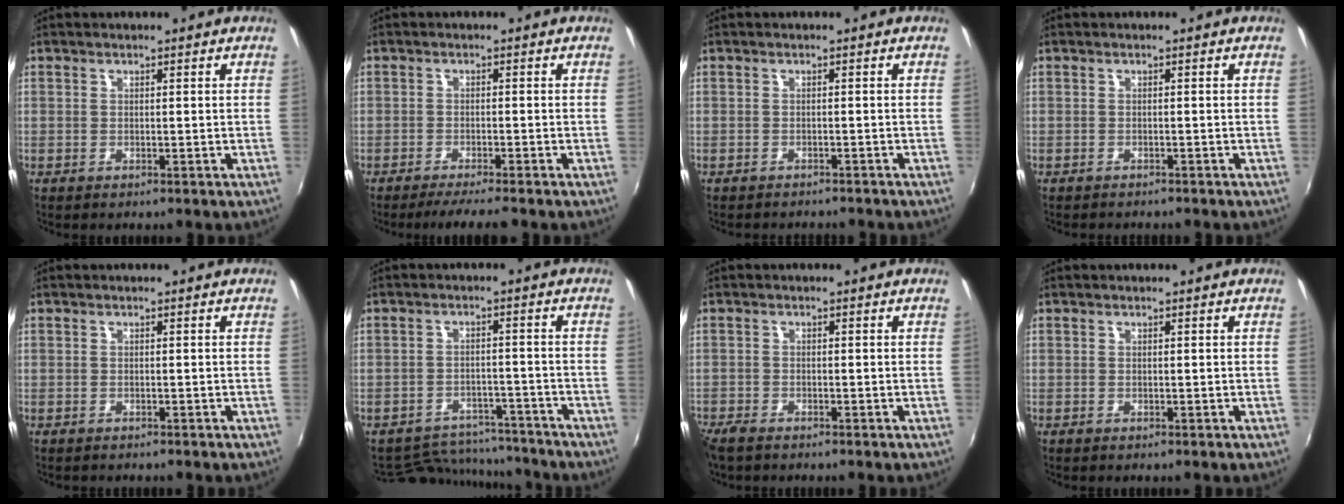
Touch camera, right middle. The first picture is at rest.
{"total": 4.2, "force": [-3.7, -0.2, 1.9], "torque": [-0.048, -0.006, -0.065]}
{"total": 3.6, "force": [-3.3, 1.0, 1.0], "torque": [-0.028, -0.012, -0.048]}
{"total": 1.9, "force": [-1.8, 0.4, 0.5], "torque": [-0.018, -0.011, -0.029]}
{"total": 0.6, "force": [-0.5, 0.3, 0.1], "torque": [-0.003, -0.001, -0.009]}
{"total": 11.6, "force": [-10.6, 4.4, 1.9], "torque": [-0.052, 0.022, -0.140]}
{"total": 3.5, "force": [-3.0, 1.1, 1.5], "torque": [-0.042, -0.017, -0.061]}
{"total": 0.0}